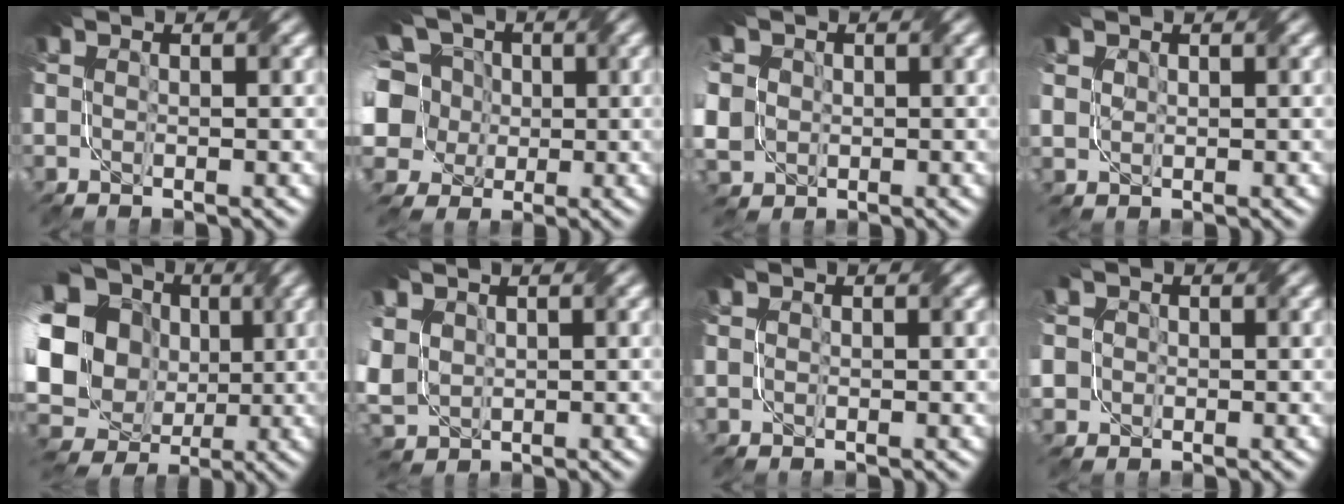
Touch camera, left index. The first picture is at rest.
{"total": 10.8, "force": [1.8, 9.0, 5.8], "torque": [-0.146, 0.032, -0.015]}
{"total": 7.8, "force": [0.6, 6.7, 3.9], "torque": [-0.122, 0.014, -0.019]}
{"total": 1.2, "force": [0.6, 1.0, 0.4], "torque": [-0.031, -0.005, 0.023]}
{"total": 19.7, "force": [-0.6, 16.9, 10.2], "torque": [-0.225, 0.011, -0.044]}
{"total": 4.1, "force": [0.6, 3.3, 2.4], "torque": [-0.086, 0.001, 0.012]}
{"total": 0.0}
{"total": 2.4, "force": [-0.2, 2.3, 0.7], "torque": [-0.039, 0.005, -0.005]}